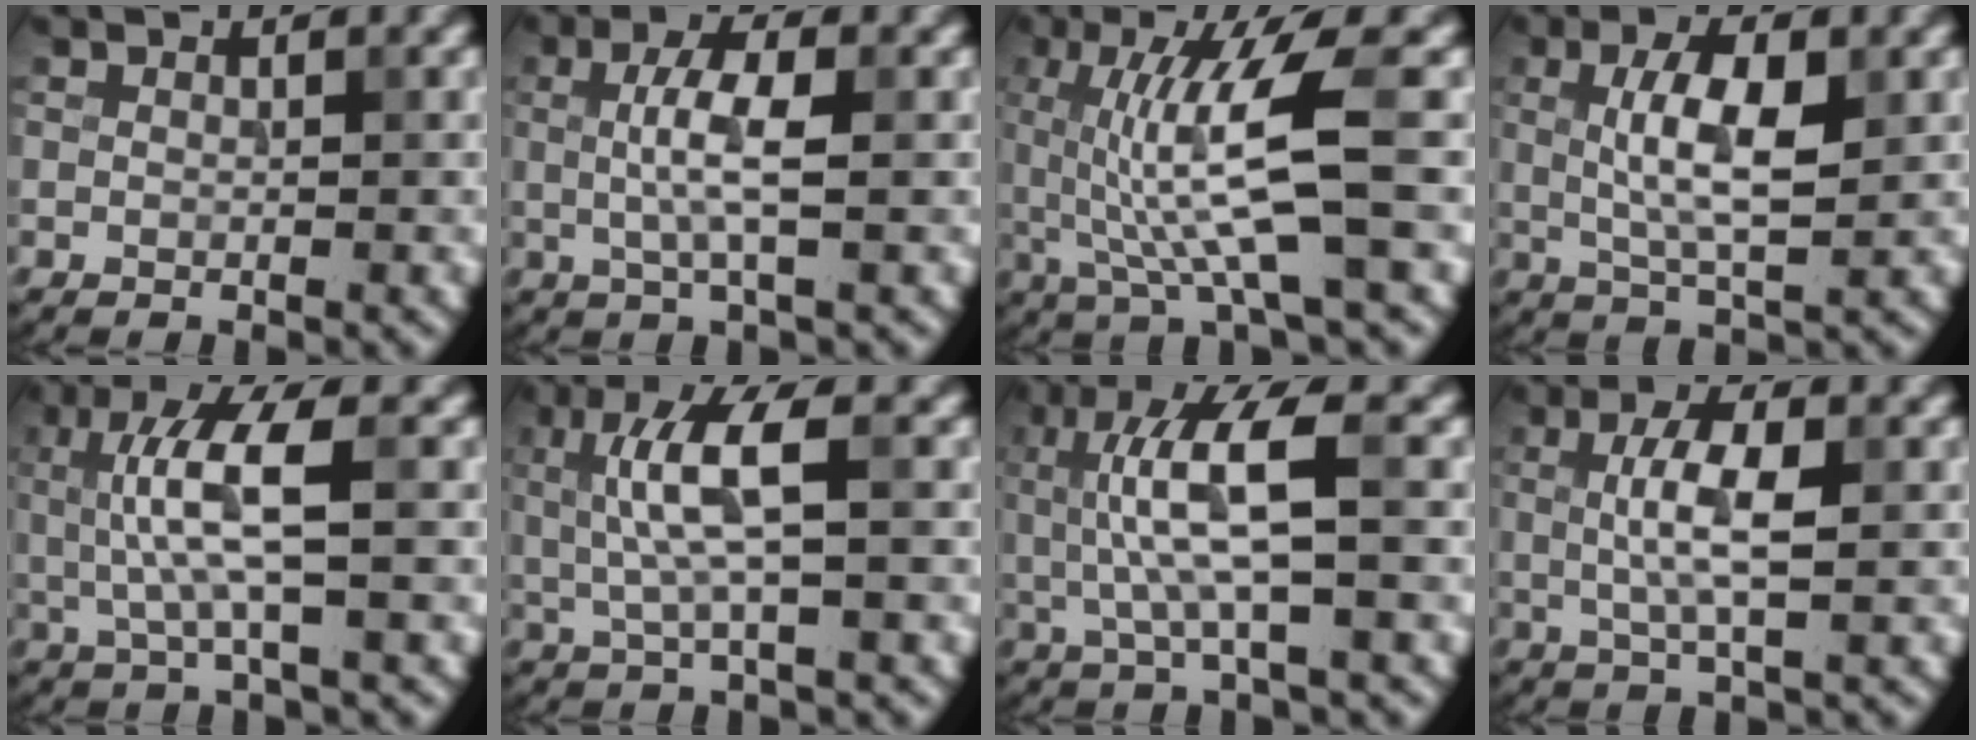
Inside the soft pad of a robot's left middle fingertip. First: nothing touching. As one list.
[{"total": 4.0, "force": [0.2, 0.9, 3.9], "torque": [-0.078, 0.004, 0.004]}, {"total": 7.8, "force": [0.1, 1.3, 7.7], "torque": [-0.147, -0.002, 0.009]}, {"total": 5.4, "force": [0.9, 1.7, 5.0], "torque": [-0.098, 0.004, 0.016]}, {"total": 5.7, "force": [0.6, 1.3, 5.6], "torque": [-0.120, 0.003, 0.013]}, {"total": 5.4, "force": [0.8, 1.3, 5.2], "torque": [-0.110, 0.004, 0.017]}, {"total": 7.0, "force": [0.8, 1.7, 6.7], "torque": [-0.142, 0.004, 0.017]}, {"total": 4.5, "force": [0.4, 1.2, 4.3], "torque": [-0.088, 0.005, 0.007]}]